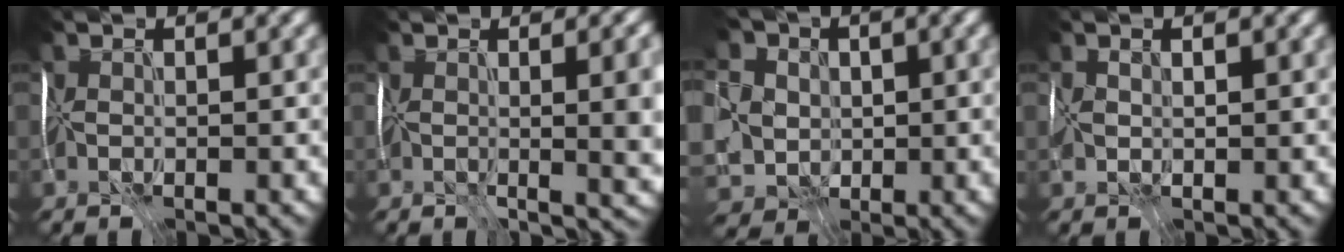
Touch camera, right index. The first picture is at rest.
{"total": 8.6, "force": [0.1, 3.1, 8.0], "torque": [-0.098, -0.023, 0.028]}
{"total": 8.4, "force": [1.8, 7.0, 4.2], "torque": [-0.086, 0.023, -0.008]}
{"total": 1.7, "force": [0.2, 0.9, 1.5], "torque": [-0.041, 0.001, 0.008]}